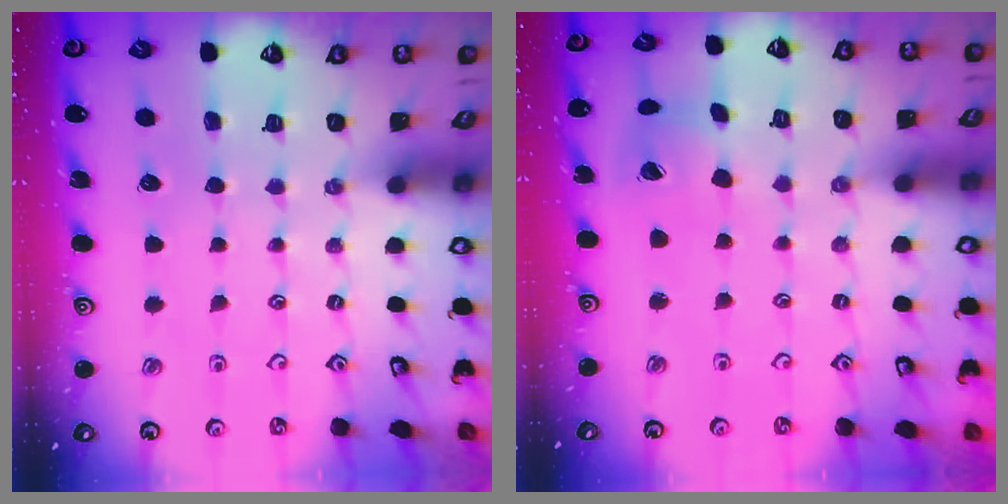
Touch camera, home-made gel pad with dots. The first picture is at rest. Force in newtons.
{"total": 9.7, "press": 9.6, "slide": 1.3}